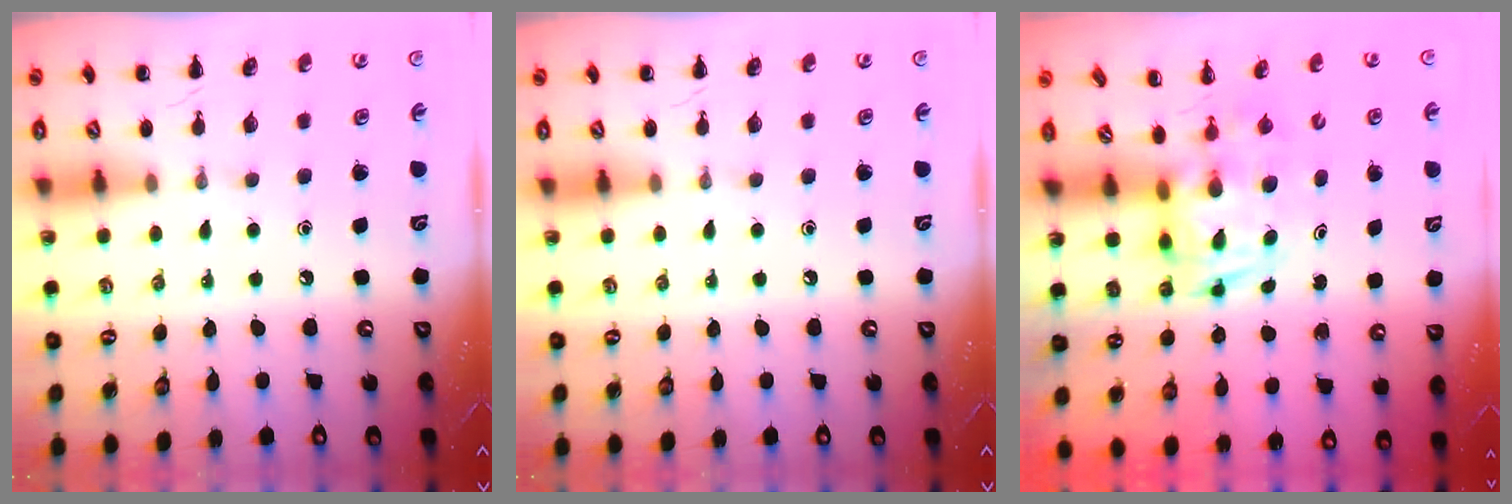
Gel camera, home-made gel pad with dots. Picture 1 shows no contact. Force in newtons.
{"total": 0.0}
{"total": 2.7, "press": 2.7, "slide": 0.5}